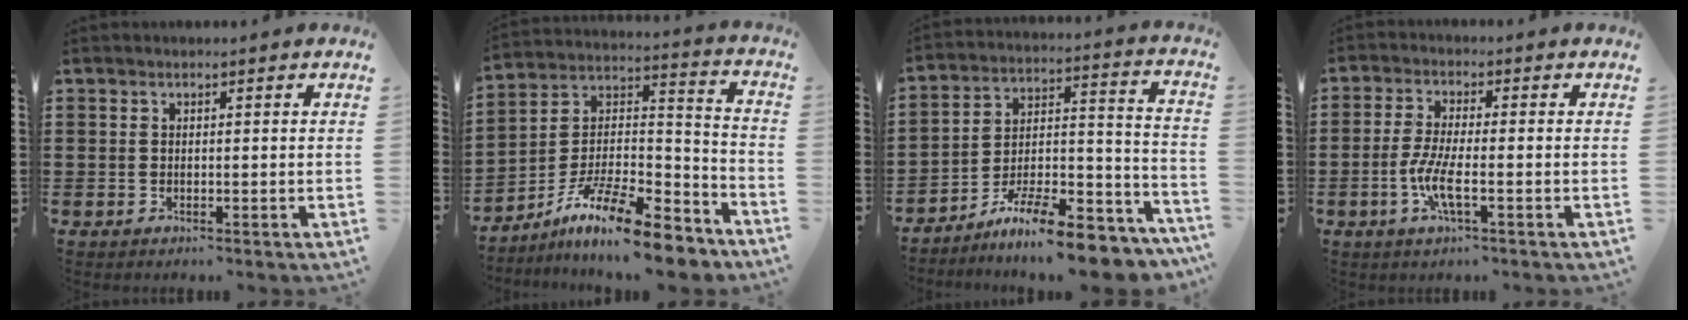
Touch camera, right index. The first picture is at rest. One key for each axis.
{"total": 13.2, "fx": -10.4, "fy": 2.9, "fz": 7.7, "tx": -0.134, "ty": 0.029, "tz": -0.192}
{"total": 12.5, "fx": -10.6, "fy": 1.7, "fz": 6.3, "tx": -0.084, "ty": 0.038, "tz": -0.195}
{"total": 5.6, "fx": -1.9, "fy": 1.3, "fz": 5.1, "tx": -0.113, "ty": -0.008, "tz": -0.042}